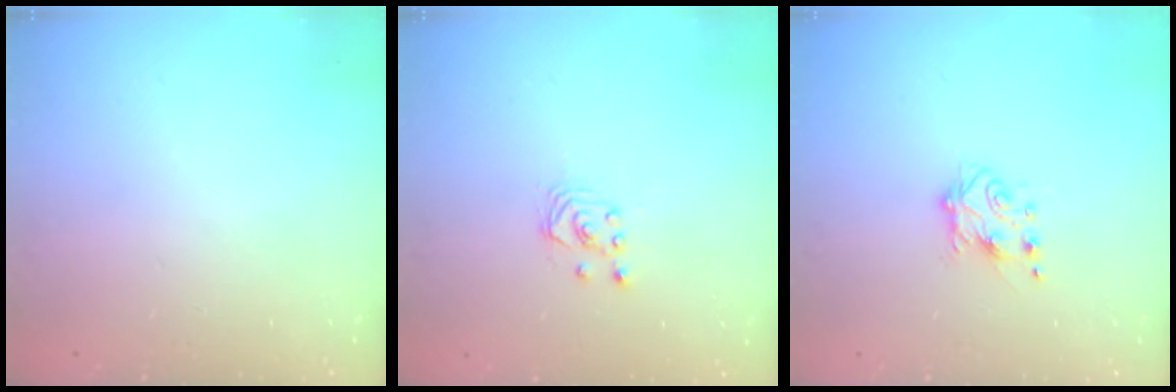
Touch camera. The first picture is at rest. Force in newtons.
{"total": 2.1, "press": 2.1, "slide": 0.3}
{"total": 5.6, "press": 5.6, "slide": 0.8}